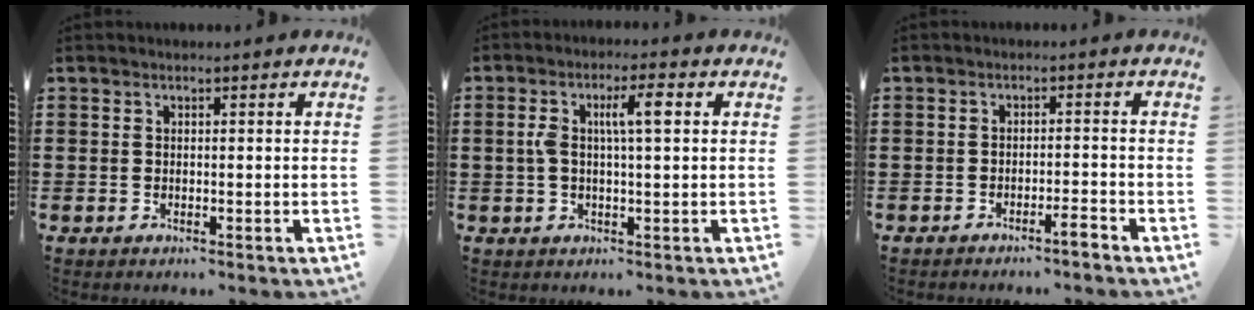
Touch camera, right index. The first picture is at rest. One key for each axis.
{"total": 5.4, "fx": 1.0, "fy": 1.2, "fz": 5.2, "tx": -0.109, "ty": 0.005, "tz": 0.010}
{"total": 2.3, "fx": -2.0, "fy": 0.0, "fz": 1.2, "tx": -0.022, "ty": 0.002, "tz": -0.039}